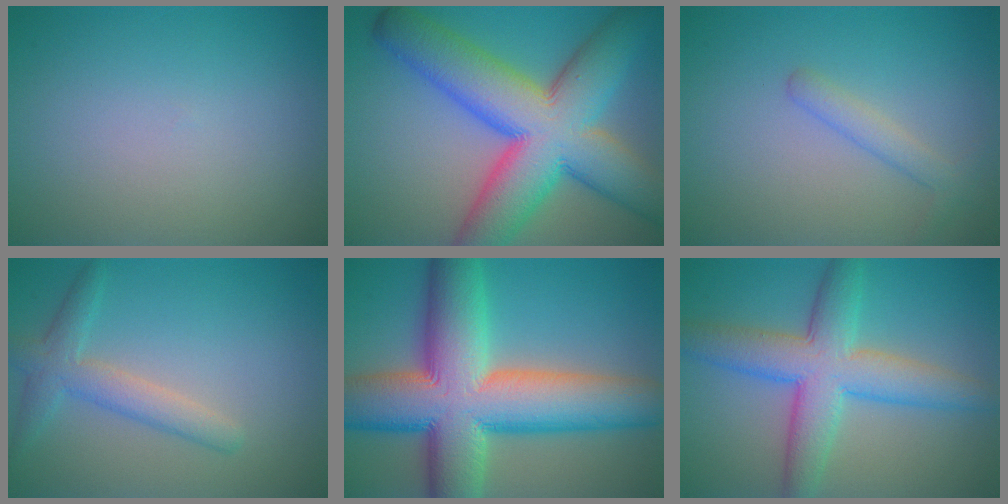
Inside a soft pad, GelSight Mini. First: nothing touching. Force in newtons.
{"total": 14.1, "press": 14.1, "slide": 0.4}
{"total": 1.9, "press": 1.9, "slide": 0.0}
{"total": 3.2, "press": 3.2, "slide": 0.2}
{"total": 15.4, "press": 15.4, "slide": 0.7}
{"total": 7.5, "press": 7.5, "slide": 0.1}